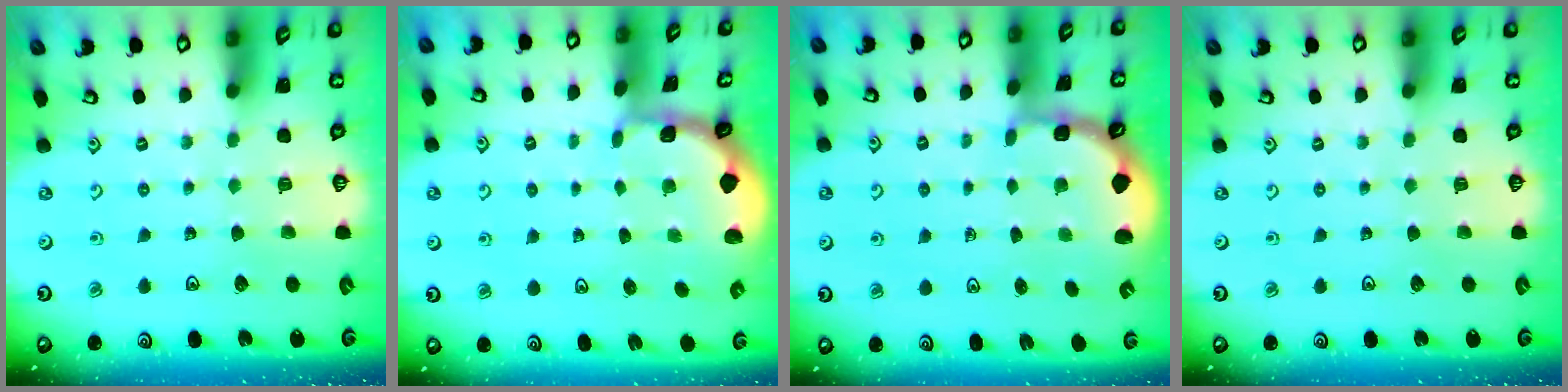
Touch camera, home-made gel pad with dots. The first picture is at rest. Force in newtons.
{"total": 1.3, "press": 1.2, "slide": 0.2}
{"total": 1.6, "press": 1.5, "slide": 0.4}
{"total": 0.0}